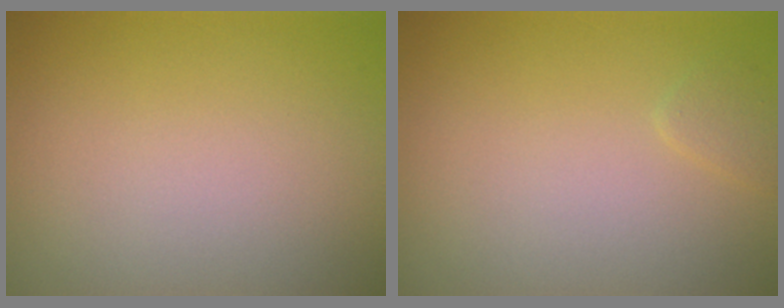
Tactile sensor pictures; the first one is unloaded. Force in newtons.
{"total": 0.8, "press": 0.8, "slide": 0.1}